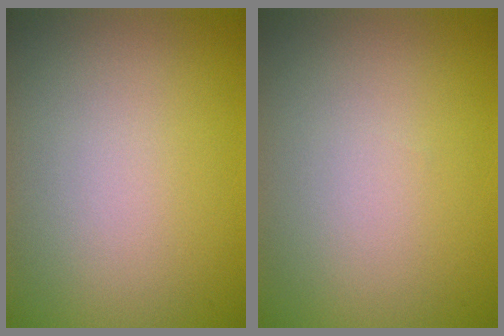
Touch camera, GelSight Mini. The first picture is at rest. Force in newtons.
{"total": 0.0}